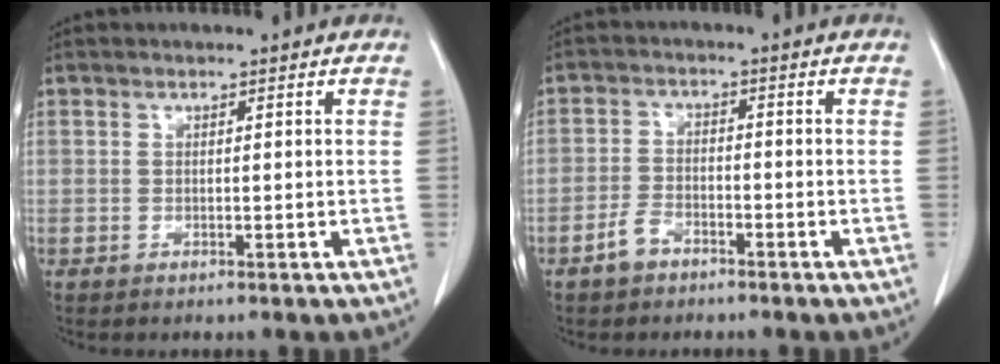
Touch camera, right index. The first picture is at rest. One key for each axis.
{"total": 3.5, "fx": -2.5, "fy": 1.8, "fz": 1.6, "tx": -0.032, "ty": 0.004, "tz": -0.045}